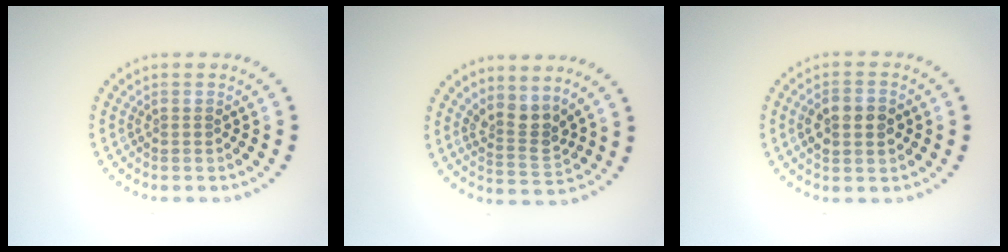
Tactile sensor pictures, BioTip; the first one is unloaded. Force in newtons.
{"total": 2.7, "press": 2.0, "slide": 1.8}
{"total": 3.7, "press": 3.7, "slide": 0.2}